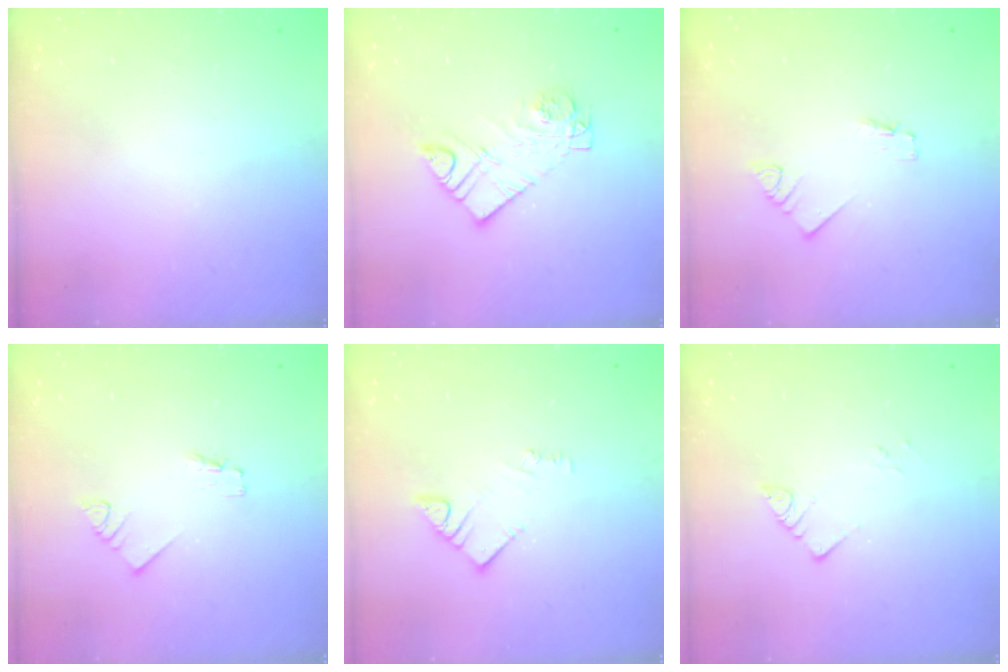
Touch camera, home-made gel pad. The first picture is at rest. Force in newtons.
{"total": 9.9, "press": 9.9, "slide": 0.7}
{"total": 1.6, "press": 1.6, "slide": 0.1}
{"total": 1.2, "press": 1.2, "slide": 0.0}
{"total": 3.1, "press": 3.0, "slide": 0.5}
{"total": 2.8, "press": 2.8, "slide": 0.2}